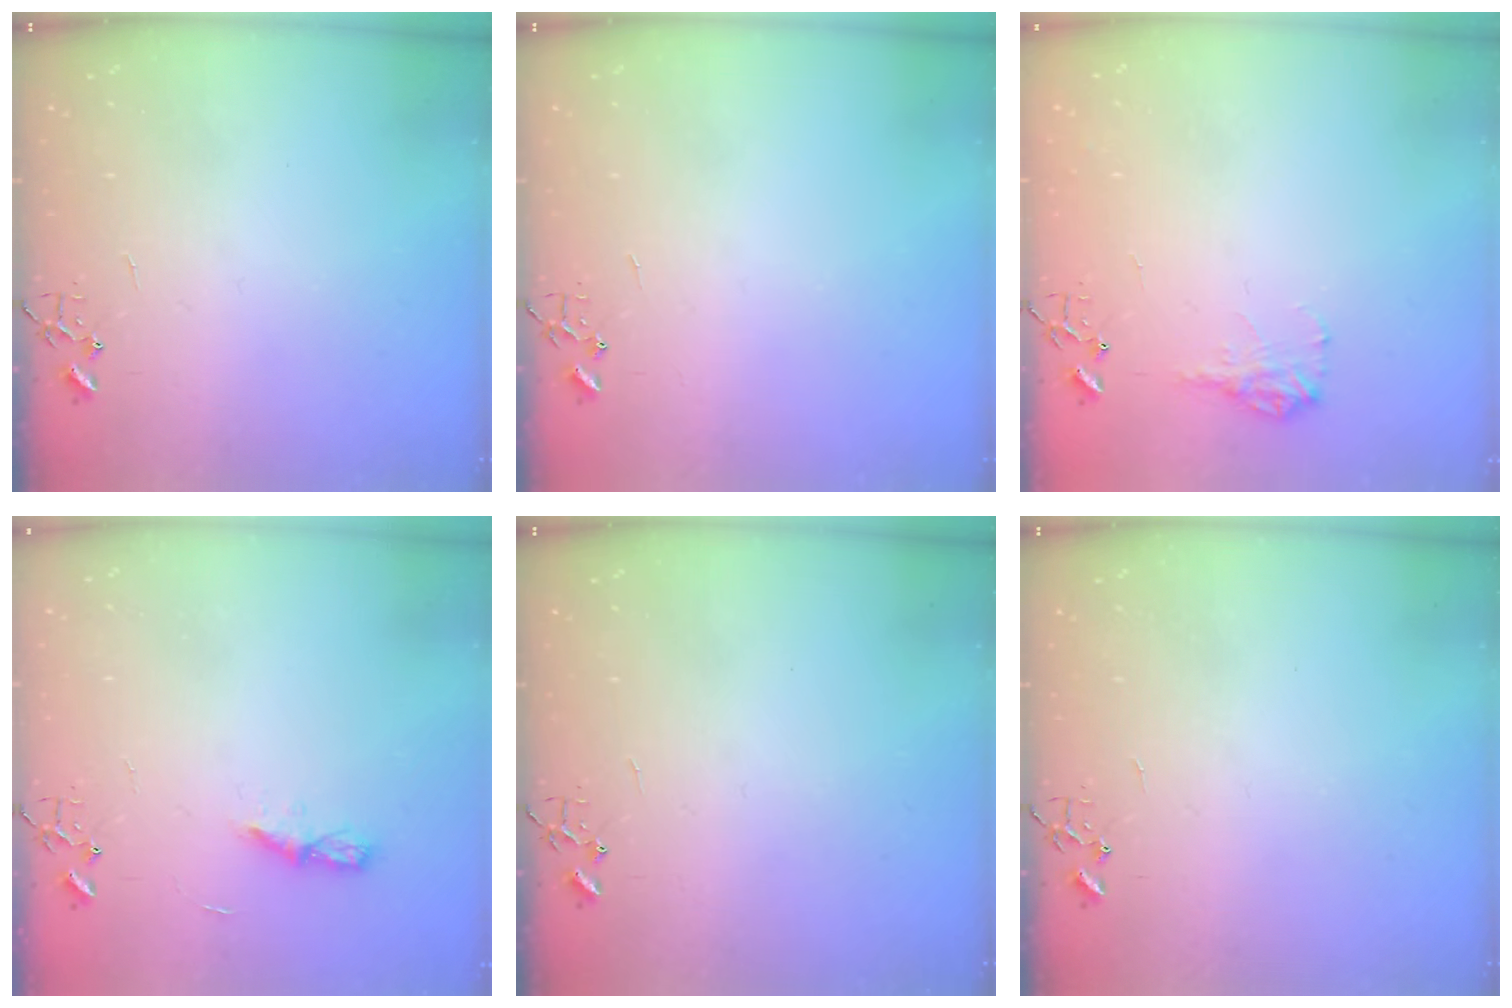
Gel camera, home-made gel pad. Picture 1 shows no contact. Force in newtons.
{"total": 0.0}
{"total": 9.3, "press": 9.3, "slide": 0.3}
{"total": 5.1, "press": 5.0, "slide": 0.6}
{"total": 0.0}
{"total": 0.0}